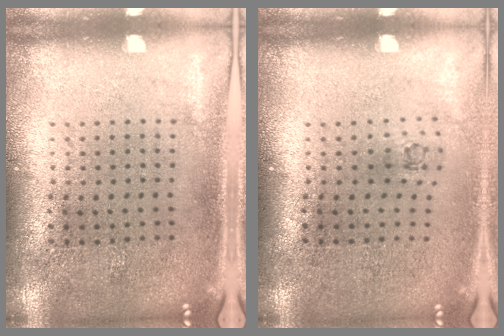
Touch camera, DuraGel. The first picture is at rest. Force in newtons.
{"total": 0.7, "press": 0.3, "slide": 0.6}